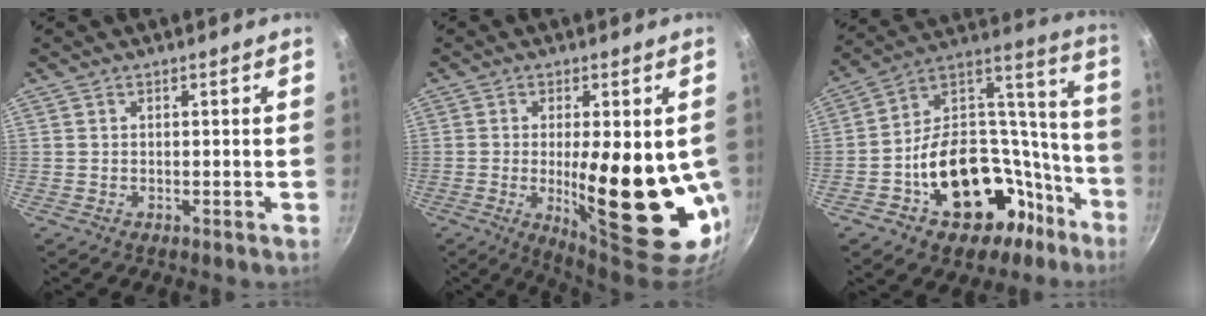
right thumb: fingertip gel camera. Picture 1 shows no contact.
{"total": 19.1, "force": [-1.8, 6.4, 17.9], "torque": [-0.245, -0.018, -0.012]}
{"total": 29.3, "force": [-12.9, 19.5, 17.7], "torque": [-0.211, 0.117, -0.180]}